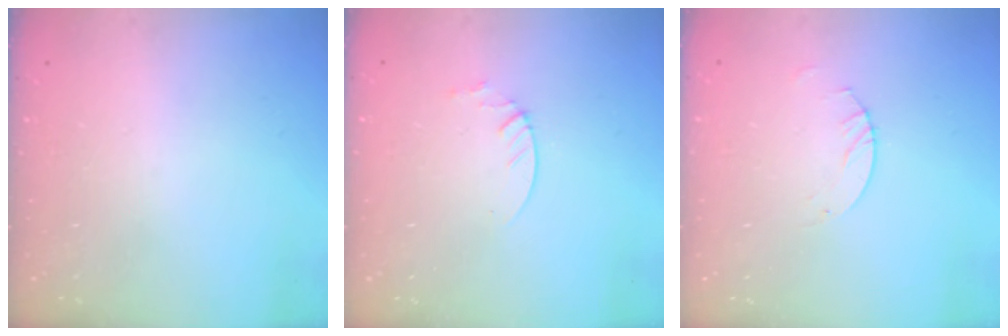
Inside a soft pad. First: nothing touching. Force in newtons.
{"total": 1.9, "press": 1.9, "slide": 0.2}
{"total": 2.0, "press": 2.0, "slide": 0.2}